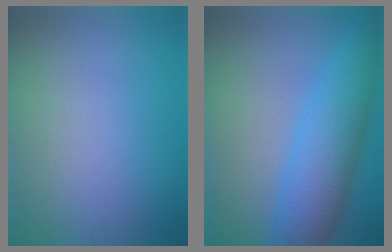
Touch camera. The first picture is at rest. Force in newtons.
{"total": 6.5, "press": 6.5, "slide": 0.1}